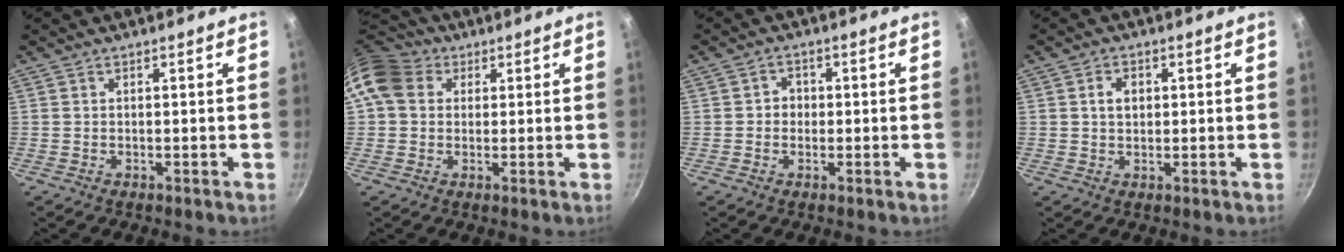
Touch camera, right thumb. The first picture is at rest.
{"total": 10.1, "force": [2.8, 8.2, 5.1], "torque": [-0.077, 0.014, 0.034]}
{"total": 2.5, "force": [-0.2, 2.3, 0.9], "torque": [0.004, 0.006, -0.007]}
{"total": 3.1, "force": [0.6, 2.3, 1.9], "torque": [-0.019, 0.003, 0.010]}